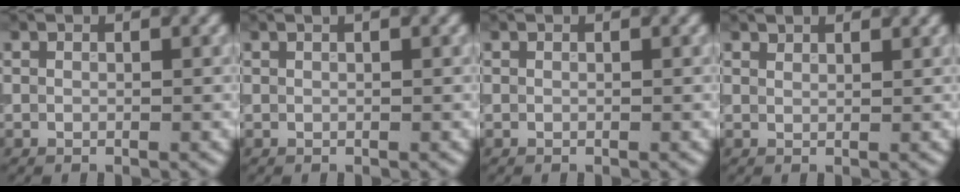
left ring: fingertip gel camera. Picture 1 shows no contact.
{"total": 0.7, "force": [0.4, 0.1, 0.5], "torque": [-0.009, 0.003, 0.005]}
{"total": 0.0}
{"total": 1.8, "force": [1.7, 0.5, 0.6], "torque": [-0.006, -0.001, 0.020]}